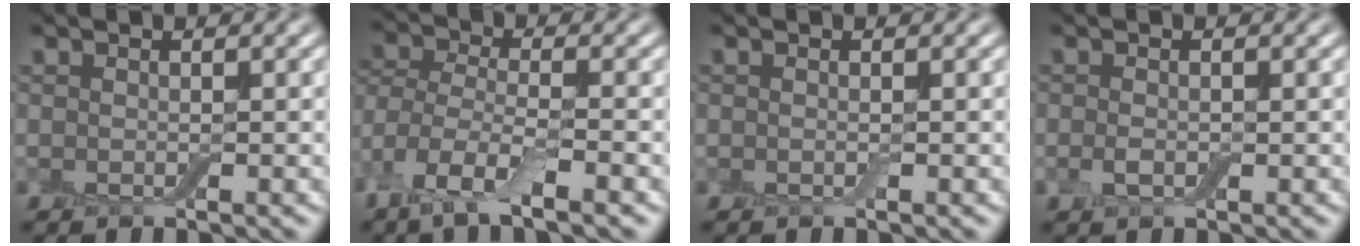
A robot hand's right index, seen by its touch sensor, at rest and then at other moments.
{"total": 7.8, "force": [-3.8, 3.6, 5.8], "torque": [-0.127, -0.009, -0.079]}
{"total": 0.0}
{"total": 1.2, "force": [-0.2, 0.6, 1.0], "torque": [-0.024, 0.001, -0.009]}